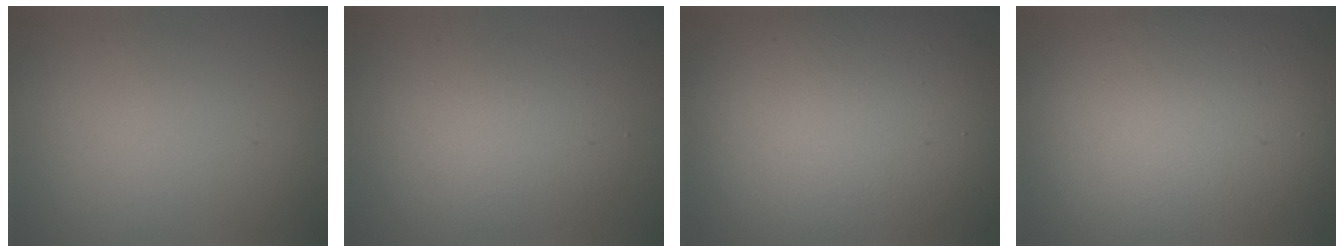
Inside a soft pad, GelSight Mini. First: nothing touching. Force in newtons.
{"total": 3.1, "press": 3.1, "slide": 0.3}
{"total": 15.8, "press": 15.8, "slide": 1.3}
{"total": 15.6, "press": 15.6, "slide": 1.0}